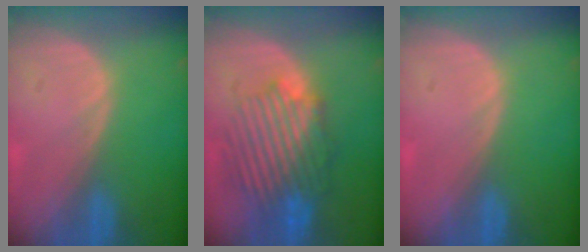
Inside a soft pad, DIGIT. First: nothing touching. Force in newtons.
{"total": 9.5, "press": 9.3, "slide": 2.1}
{"total": 0.0}